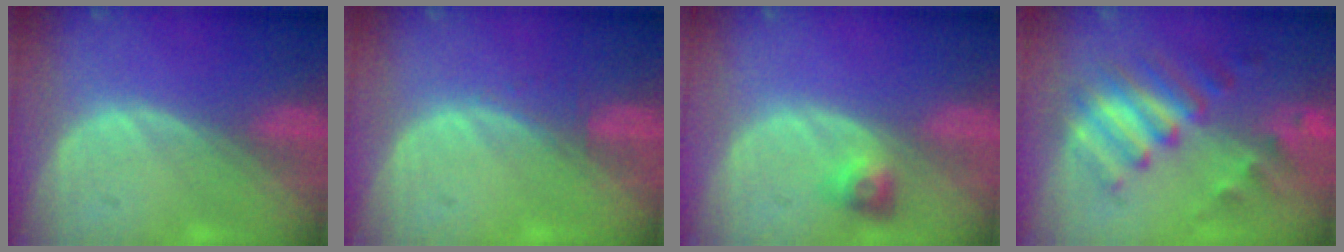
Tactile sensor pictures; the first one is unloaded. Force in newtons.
{"total": 1.2, "press": 1.1, "slide": 0.4}
{"total": 3.0, "press": 2.7, "slide": 1.3}
{"total": 8.8, "press": 8.1, "slide": 3.4}